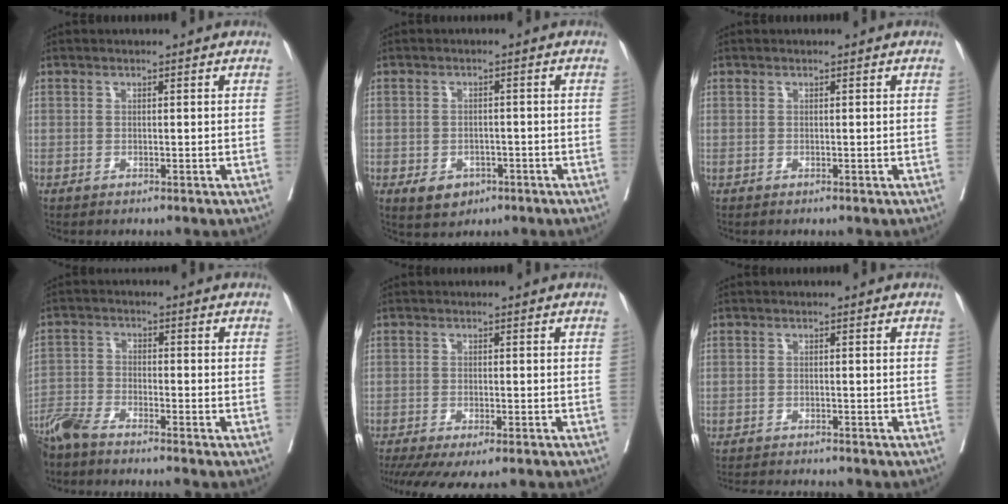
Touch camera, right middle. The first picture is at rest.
{"total": 4.2, "force": [-2.1, 3.1, 1.9], "torque": [-0.025, 0.002, -0.021]}
{"total": 0.0}
{"total": 5.6, "force": [-5.1, 0.2, 2.4], "torque": [-0.046, -0.019, -0.103]}
{"total": 11.1, "force": [-8.9, 2.4, 6.2], "torque": [-0.099, -0.017, -0.129]}
{"total": 5.9, "force": [-5.6, 0.1, 1.7], "torque": [-0.015, -0.012, -0.087]}